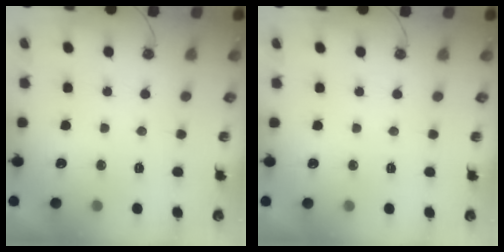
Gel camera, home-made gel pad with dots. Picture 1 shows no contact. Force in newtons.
{"total": 0.0}